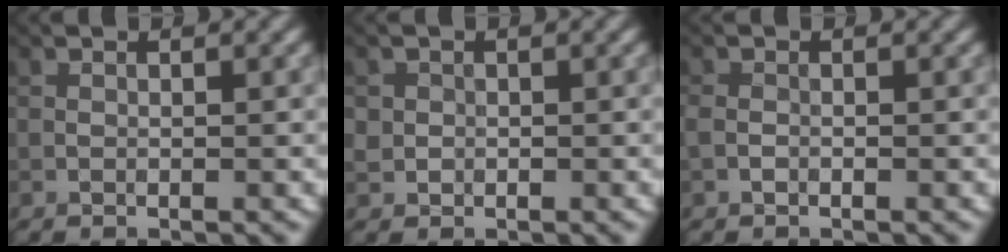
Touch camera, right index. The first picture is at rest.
{"total": 1.1, "force": [0.0, 1.1, 0.1], "torque": [0.010, -0.003, 0.000]}
{"total": 1.0, "force": [-0.4, 0.7, 0.6], "torque": [-0.011, 0.001, -0.011]}